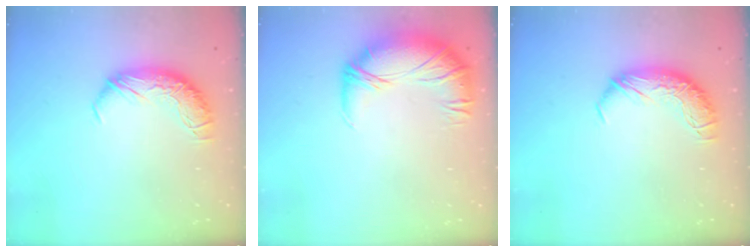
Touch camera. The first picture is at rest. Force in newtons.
{"total": 2.8, "press": 1.4, "slide": 2.5}
{"total": 0.0}